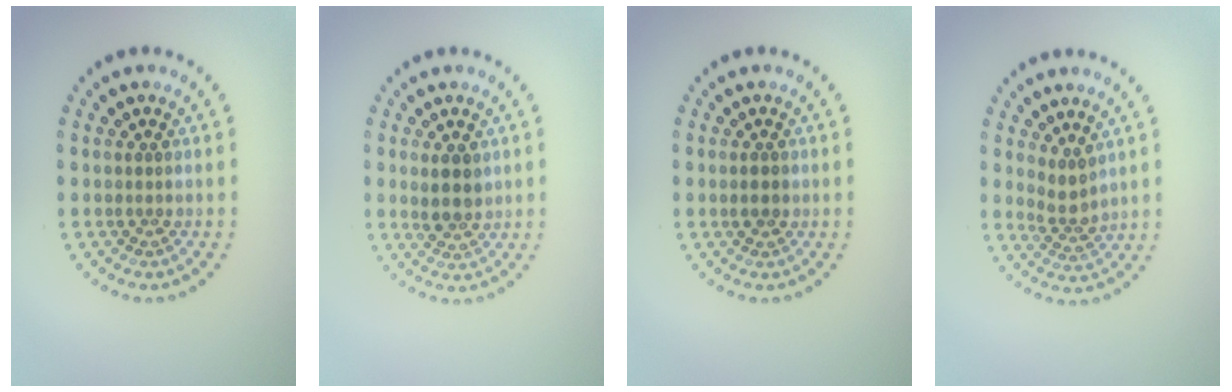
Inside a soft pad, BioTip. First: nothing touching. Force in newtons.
{"total": 2.6, "press": 2.4, "slide": 0.8}
{"total": 1.2, "press": 1.2, "slide": 0.2}
{"total": 2.3, "press": 1.8, "slide": 1.6}